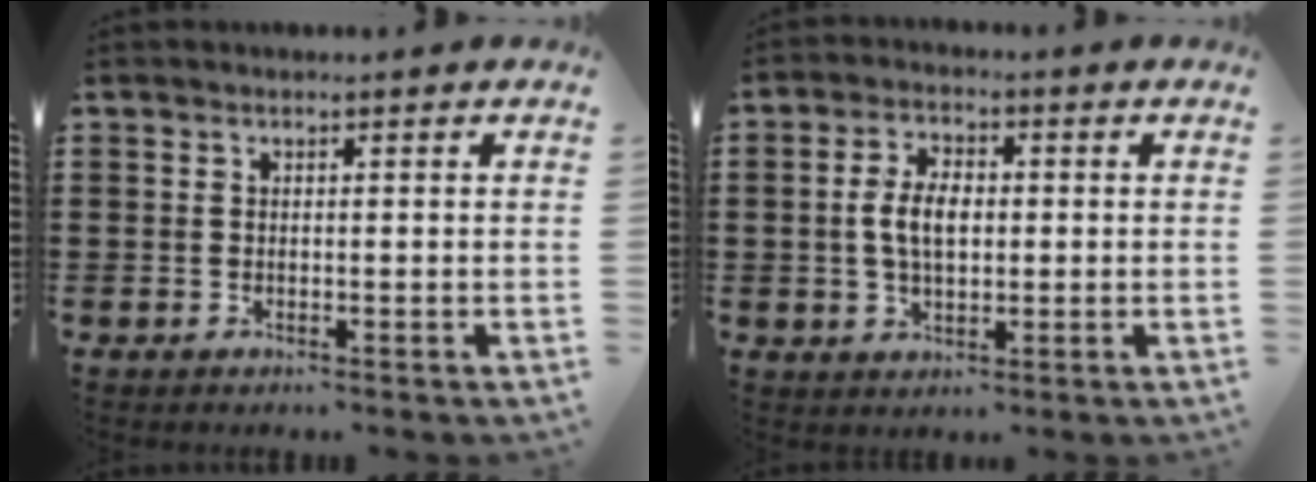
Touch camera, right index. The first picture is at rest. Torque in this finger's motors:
{"motor_torque": [0.34, 0.23, 0.22, 0.08]}